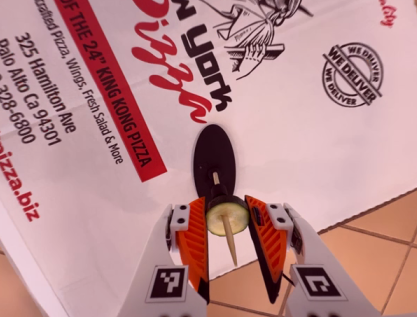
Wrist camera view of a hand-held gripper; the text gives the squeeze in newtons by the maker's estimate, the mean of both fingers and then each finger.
{"total": 7.9, "left": 7.8, "right": 7.9}